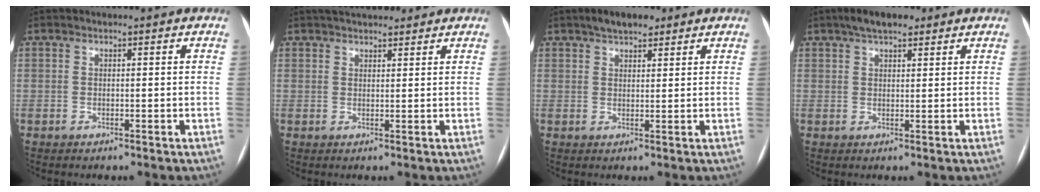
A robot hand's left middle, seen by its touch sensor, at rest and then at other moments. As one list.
[{"total": 8.0, "force": [6.8, 2.4, 3.4], "torque": [-0.045, 0.030, 0.102]}, {"total": 4.5, "force": [3.3, 1.8, 2.6], "torque": [-0.045, 0.015, 0.053]}, {"total": 5.4, "force": [3.8, 1.9, 3.3], "torque": [-0.060, 0.020, 0.060]}]